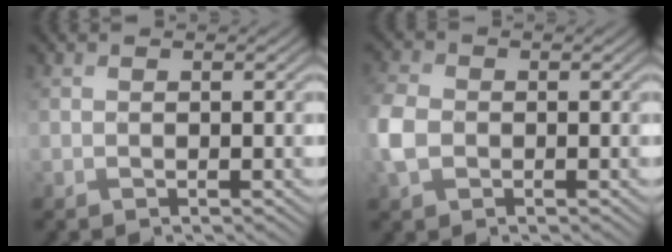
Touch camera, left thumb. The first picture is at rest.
{"total": 4.3, "force": [-1.3, 3.1, 2.6], "torque": [-0.076, 0.000, -0.037]}